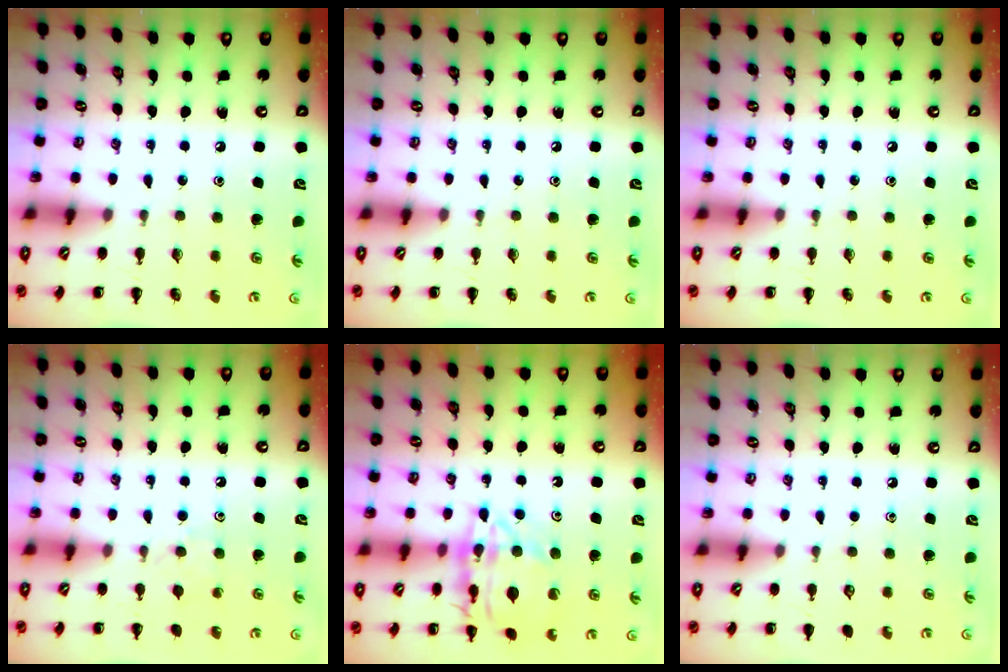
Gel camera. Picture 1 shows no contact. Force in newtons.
{"total": 0.0}
{"total": 0.0}
{"total": 5.4, "press": 5.1, "slide": 1.8}
{"total": 15.1, "press": 15.0, "slide": 1.4}
{"total": 0.0}